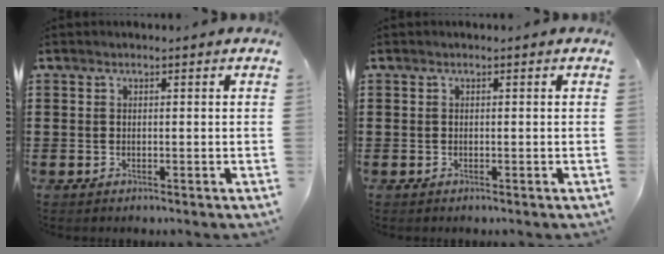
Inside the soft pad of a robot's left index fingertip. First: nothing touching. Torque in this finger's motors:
{"motor_torque": [-0.14, 0.40, -0.01, -0.01]}